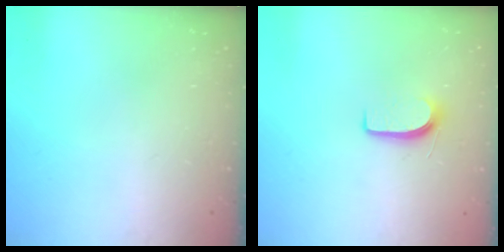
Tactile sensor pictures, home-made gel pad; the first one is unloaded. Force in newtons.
{"total": 6.1, "press": 6.1, "slide": 0.6}